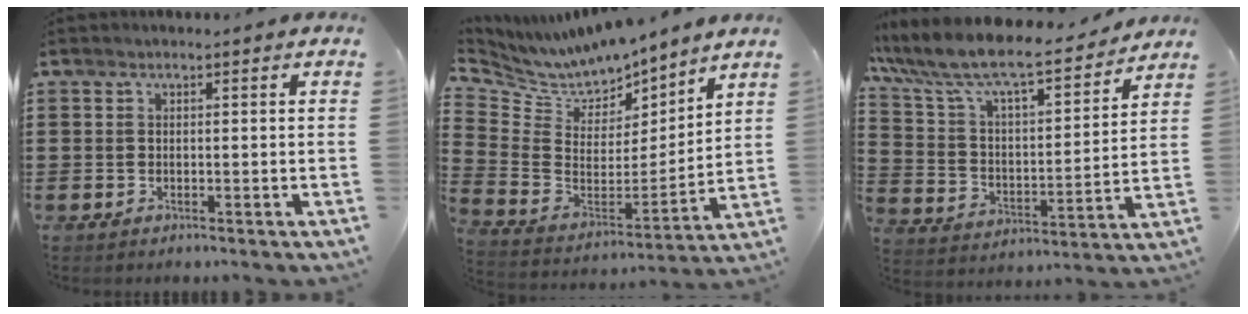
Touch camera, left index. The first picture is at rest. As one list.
[{"total": 7.2, "force": [6.8, 2.3, 0.2], "torque": [-0.055, -0.060, 0.120]}, {"total": 9.2, "force": [8.0, 1.4, 4.3], "torque": [-0.119, -0.055, 0.133]}]